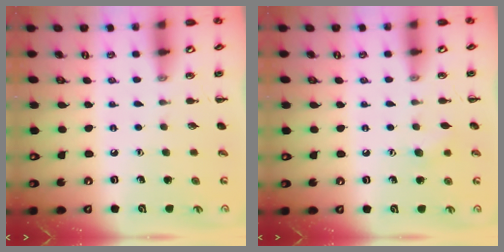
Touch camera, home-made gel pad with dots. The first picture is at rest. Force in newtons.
{"total": 6.5, "press": 6.3, "slide": 1.7}